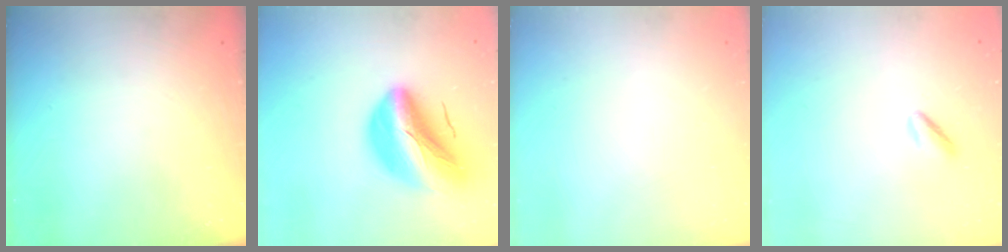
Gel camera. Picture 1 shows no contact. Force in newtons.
{"total": 17.0, "press": 16.2, "slide": 5.0}
{"total": 0.0}
{"total": 1.5, "press": 1.2, "slide": 0.8}